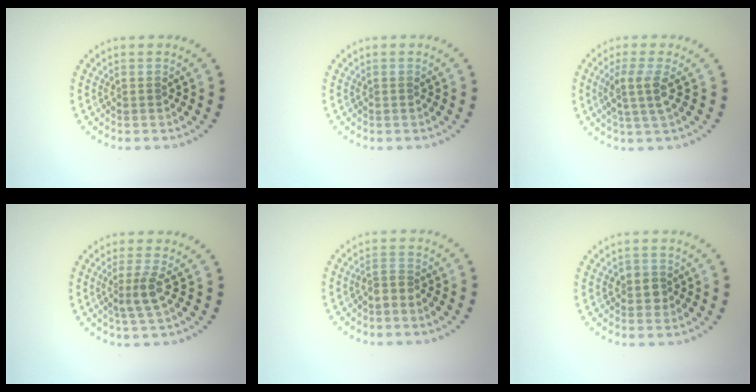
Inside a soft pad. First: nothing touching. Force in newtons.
{"total": 0.0}
{"total": 2.8, "press": 2.2, "slide": 1.6}
{"total": 2.4, "press": 1.8, "slide": 1.5}
{"total": 1.2, "press": 0.7, "slide": 0.9}
{"total": 1.7, "press": 1.6, "slide": 0.7}